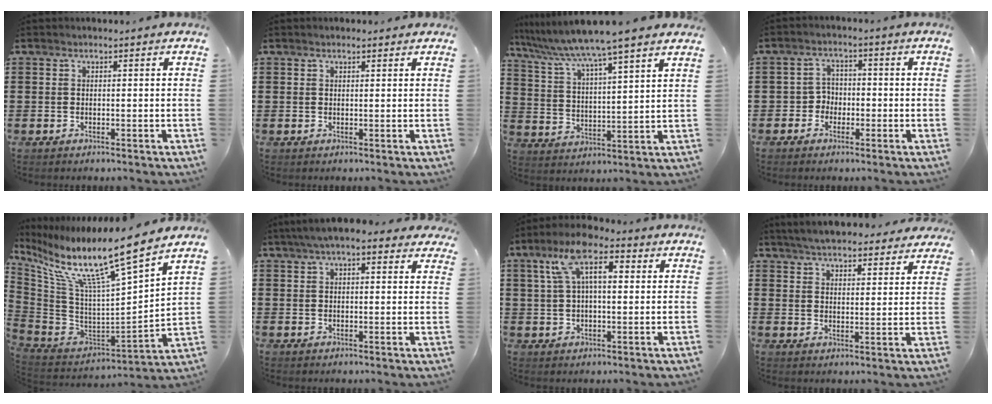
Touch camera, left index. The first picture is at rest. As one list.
[{"total": 0.9, "force": [0.8, 0.3, 0.4], "torque": [-0.009, 0.003, 0.015]}, {"total": 6.8, "force": [6.0, -1.1, 3.0], "torque": [-0.086, -0.042, 0.096]}, {"total": 3.1, "force": [-1.6, 2.6, 0.7], "torque": [-0.024, 0.005, -0.037]}, {"total": 12.5, "force": [9.0, 0.8, 8.6], "torque": [-0.175, -0.073, 0.142]}, {"total": 5.1, "force": [4.0, 1.3, 2.9], "torque": [-0.067, 0.003, 0.073]}, {"total": 8.7, "force": [3.5, 3.5, 7.1], "torque": [-0.148, 0.014, 0.061]}, {"total": 5.6, "force": [5.4, 0.5, 1.2], "torque": [-0.045, -0.019, 0.099]}]